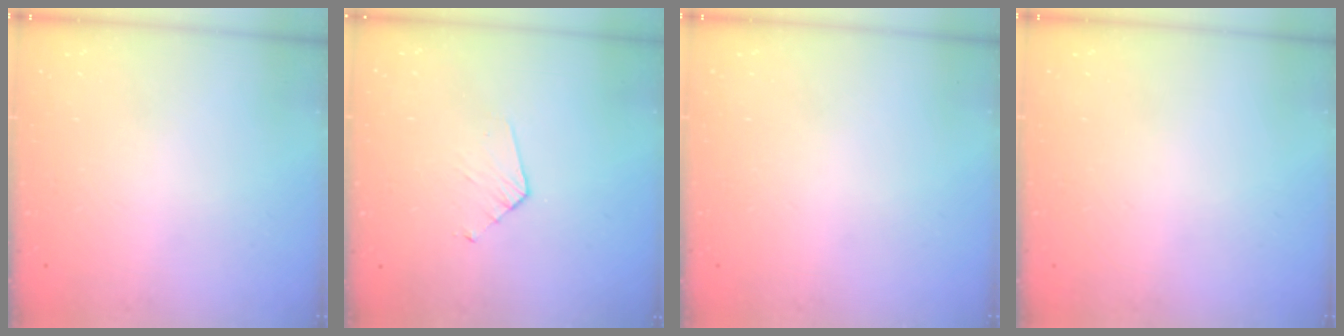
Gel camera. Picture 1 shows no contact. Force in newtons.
{"total": 3.6, "press": 3.6, "slide": 0.3}
{"total": 0.0}
{"total": 0.0}